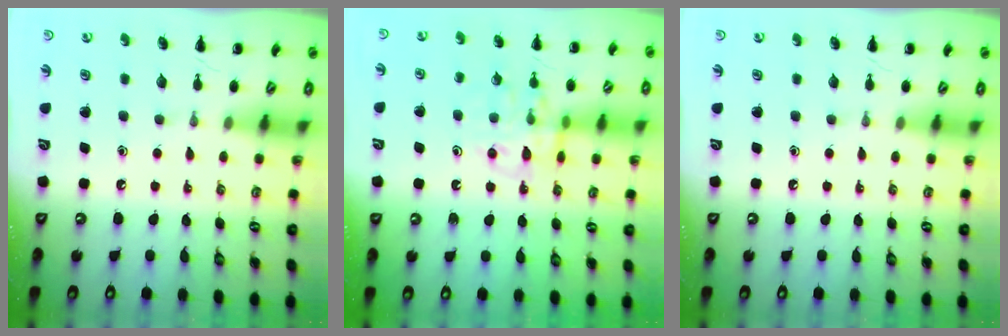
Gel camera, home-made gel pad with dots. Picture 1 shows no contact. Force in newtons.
{"total": 11.3, "press": 11.2, "slide": 1.6}
{"total": 0.0}